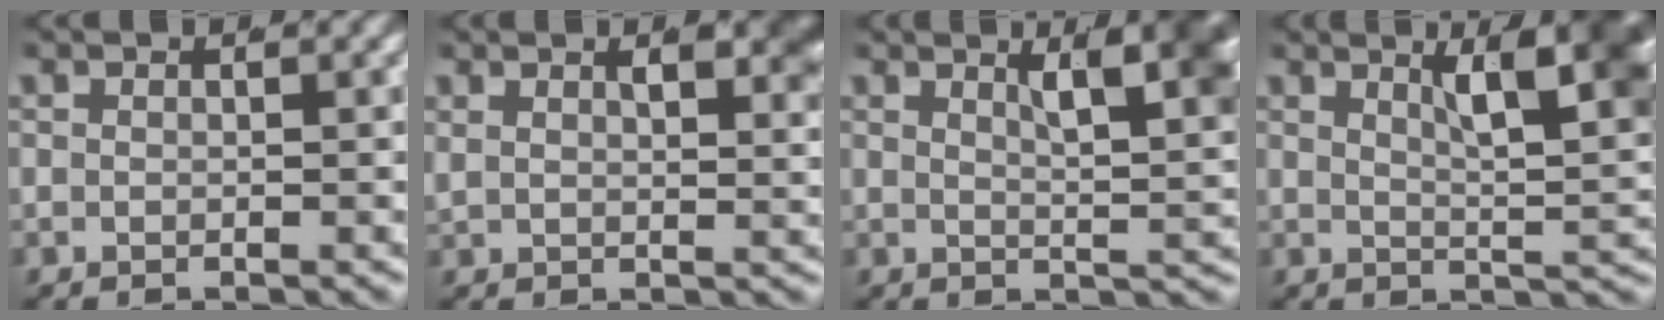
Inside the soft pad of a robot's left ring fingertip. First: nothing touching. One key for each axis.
{"total": 4.2, "fx": 1.9, "fy": 1.2, "fz": 3.6, "tx": -0.029, "ty": -0.002, "tz": 0.034}
{"total": 7.8, "fx": 3.1, "fy": 2.4, "fz": 6.8, "tx": -0.069, "ty": -0.002, "tz": 0.049}
{"total": 9.9, "fx": 3.3, "fy": 3.4, "fz": 8.7, "tx": -0.093, "ty": -0.004, "tz": 0.053}